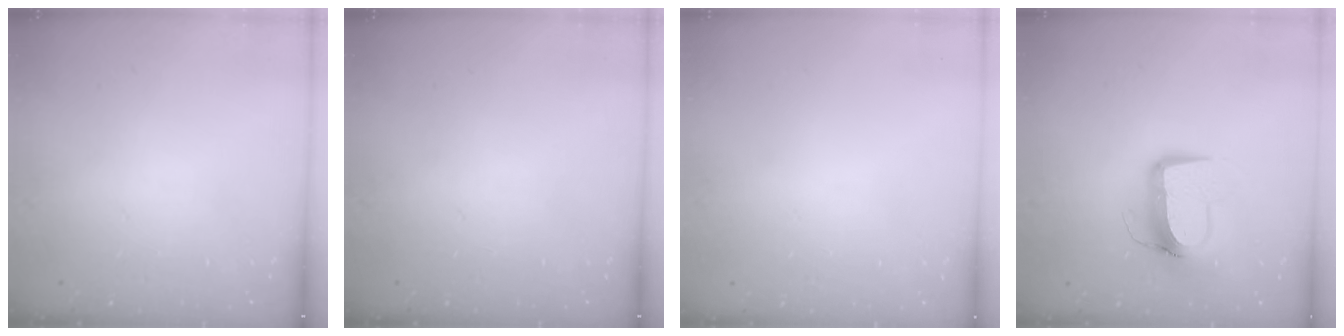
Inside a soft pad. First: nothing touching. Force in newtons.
{"total": 0.0}
{"total": 0.0}
{"total": 11.5, "press": 11.5, "slide": 1.4}